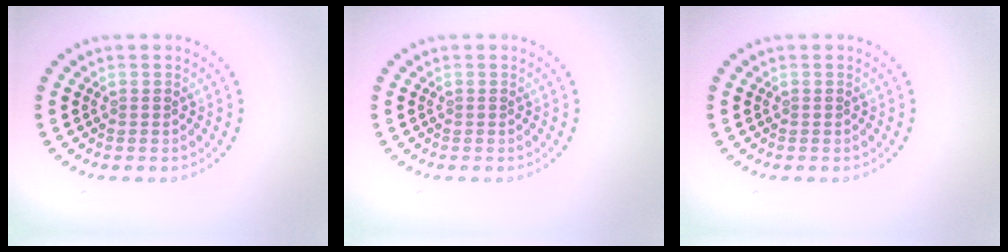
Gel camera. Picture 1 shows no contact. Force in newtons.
{"total": 0.0}
{"total": 0.0}